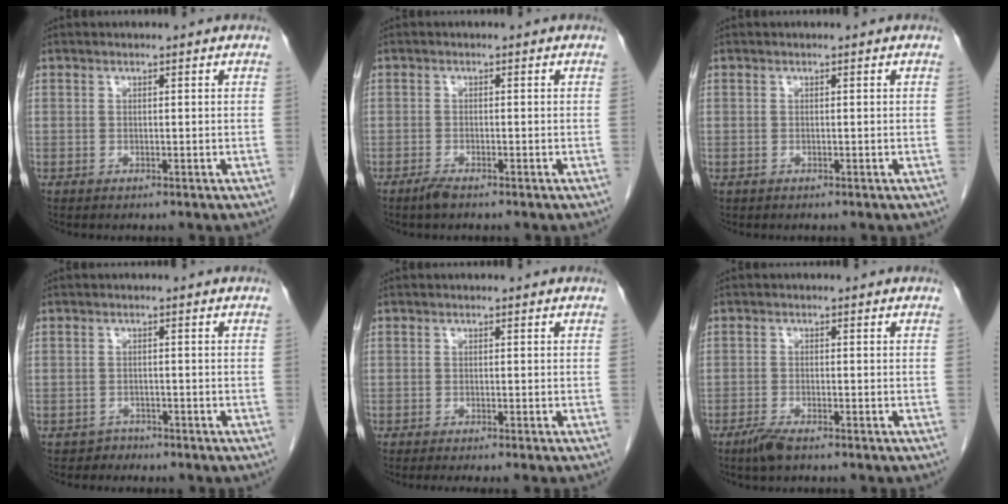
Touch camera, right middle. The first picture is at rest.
{"total": 1.6, "force": [-1.3, 0.2, 0.9], "torque": [-0.024, -0.004, -0.024]}
{"total": 0.0}
{"total": 1.4, "force": [-1.1, 0.6, -0.6], "torque": [0.007, 0.001, -0.020]}
{"total": 2.8, "force": [-2.3, -0.5, 1.5], "torque": [-0.016, -0.001, -0.034]}
{"total": 2.7, "force": [-2.0, 0.4, 1.7], "torque": [-0.042, -0.005, -0.039]}